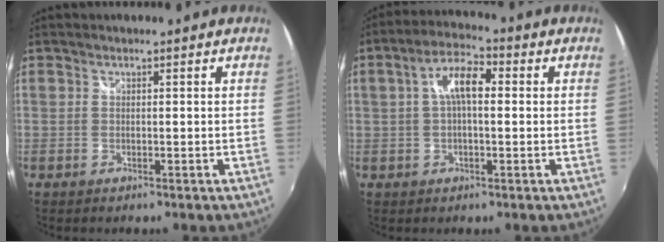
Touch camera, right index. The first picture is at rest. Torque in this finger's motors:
{"motor_torque": [0.44, -0.25, 0.38, 0.11]}